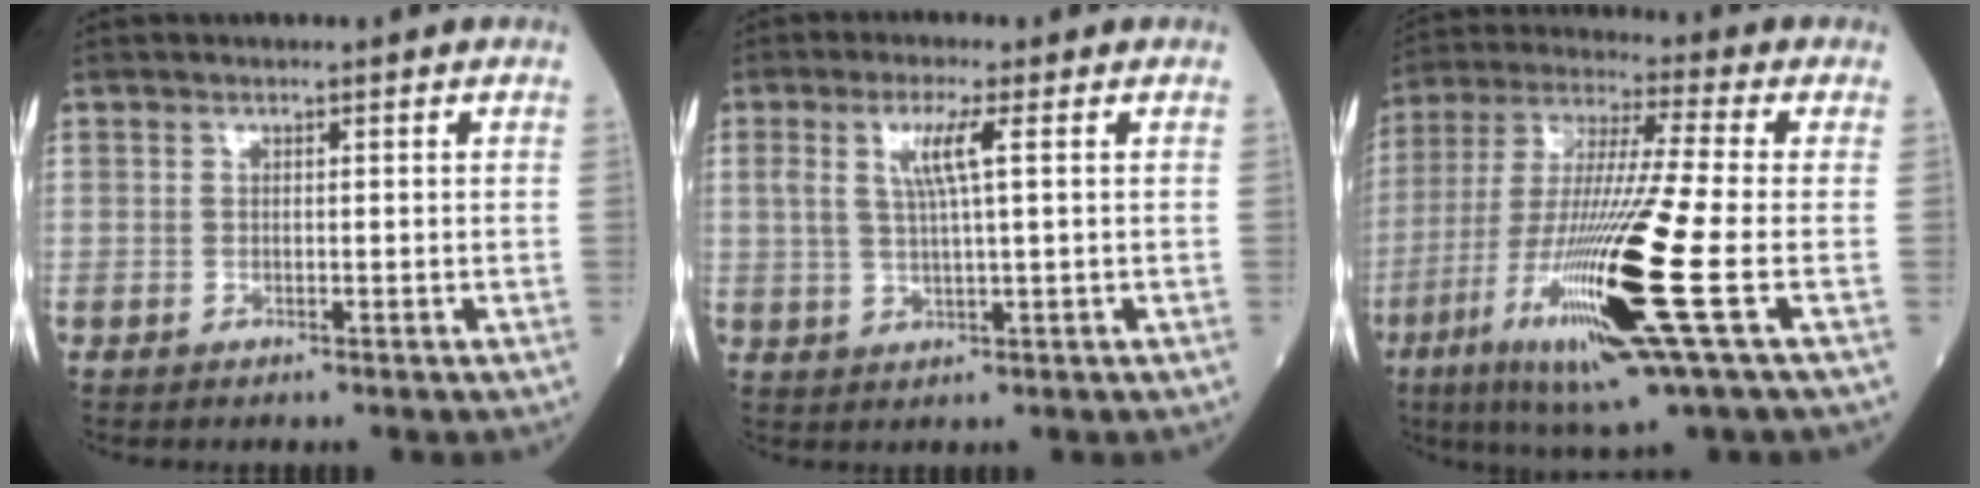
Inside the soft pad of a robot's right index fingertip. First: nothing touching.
{"total": 5.0, "force": [1.5, 0.1, 4.7], "torque": [-0.099, 0.005, 0.034]}
{"total": 20.0, "force": [-6.6, -0.4, 18.8], "torque": [-0.394, -0.039, -0.130]}